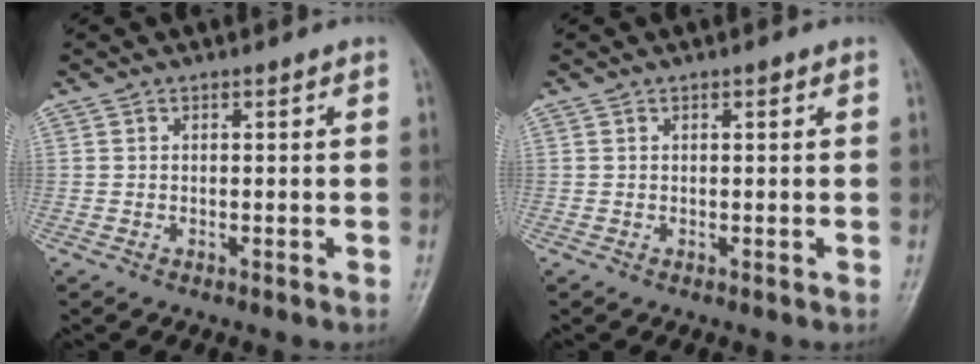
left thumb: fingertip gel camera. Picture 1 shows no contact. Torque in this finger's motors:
{"motor_torque": [0.12, -0.03, 0.06, -0.14, 0.00]}